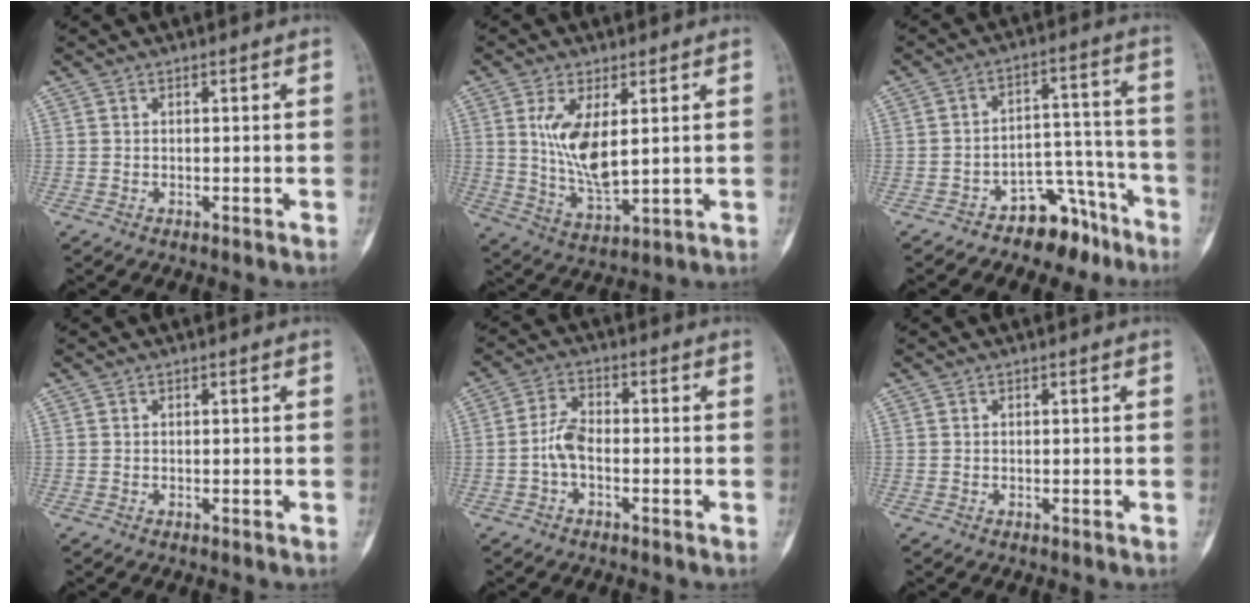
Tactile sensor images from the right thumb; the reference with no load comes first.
{"total": 10.0, "force": [2.1, 4.1, 8.8], "torque": [-0.173, -0.026, 0.052]}
{"total": 9.4, "force": [-7.1, 5.1, 3.5], "torque": [-0.013, 0.101, -0.111]}
{"total": 0.0}
{"total": 4.5, "force": [-1.3, 2.3, 3.7], "torque": [-0.070, 0.015, -0.033]}
{"total": 0.0}